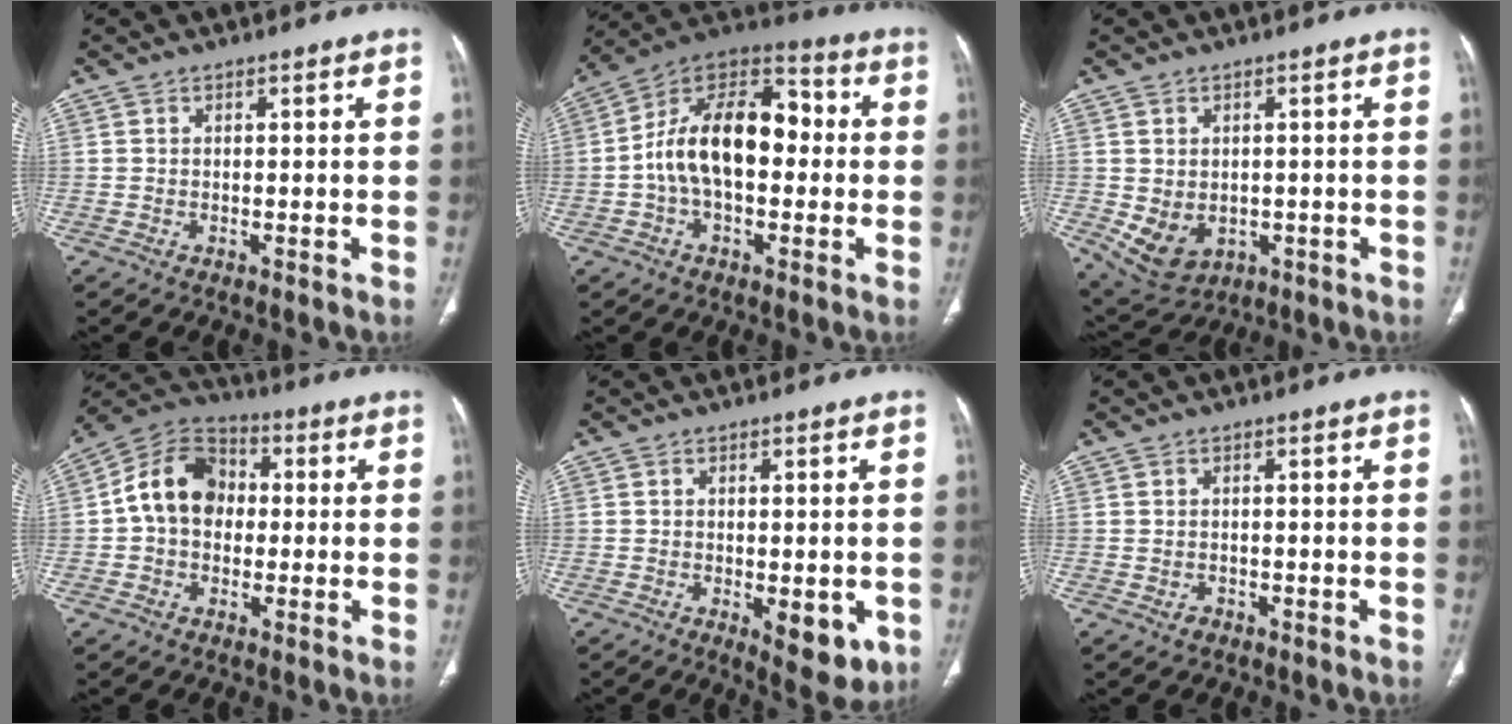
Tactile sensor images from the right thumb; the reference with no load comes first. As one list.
[{"total": 18.1, "force": [-0.2, 10.8, 14.5], "torque": [-0.225, 0.045, -0.013]}, {"total": 7.7, "force": [-1.2, 5.9, 4.8], "torque": [-0.071, -0.002, 0.006]}, {"total": 12.6, "force": [0.6, 9.7, 7.9], "torque": [-0.120, 0.033, -0.003]}, {"total": 7.8, "force": [-2.2, 3.4, 6.6], "torque": [-0.070, -0.012, -0.021]}, {"total": 1.2, "force": [-0.5, 1.0, 0.5], "torque": [-0.008, 0.006, -0.003]}]